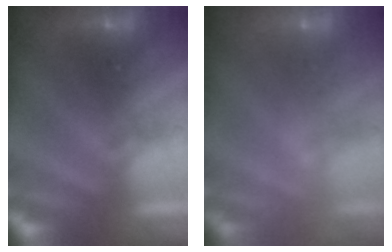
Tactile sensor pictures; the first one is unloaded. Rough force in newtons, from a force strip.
{"total": 2.3}